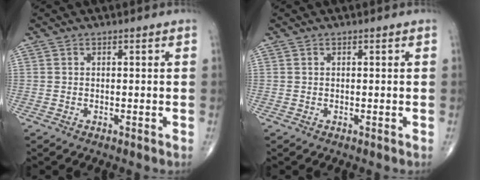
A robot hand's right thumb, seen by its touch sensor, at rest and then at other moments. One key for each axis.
{"total": 0.0}